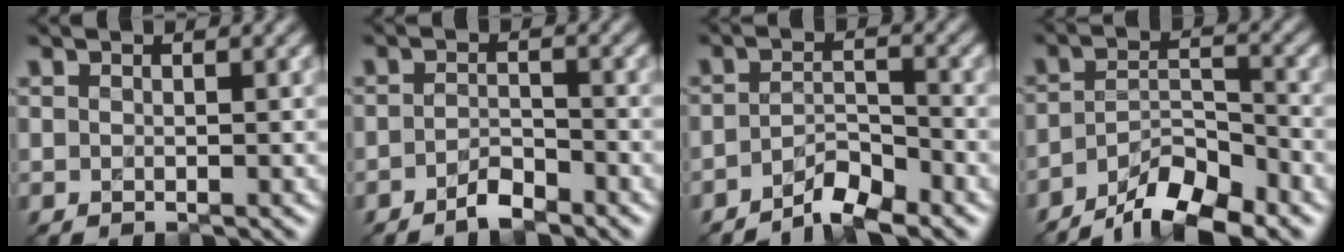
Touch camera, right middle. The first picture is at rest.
{"total": 2.2, "force": [-1.7, 0.6, 1.2], "torque": [-0.023, 0.005, -0.034]}
{"total": 3.4, "force": [-2.7, 0.8, 1.8], "torque": [-0.031, 0.007, -0.056]}
{"total": 6.7, "force": [-5.1, 2.0, 3.8], "torque": [-0.061, 0.003, -0.091]}